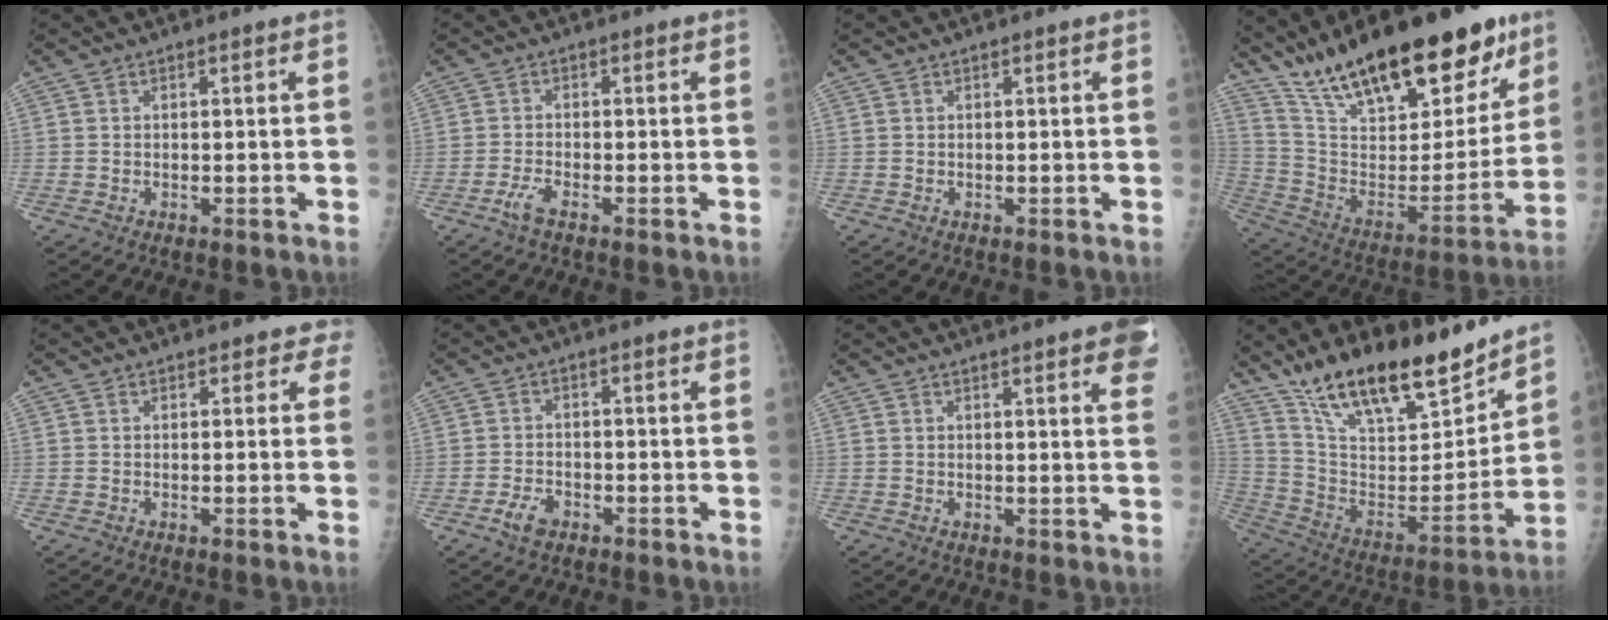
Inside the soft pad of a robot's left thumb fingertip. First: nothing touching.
{"total": 2.3, "force": [-1.6, 0.5, 1.6], "torque": [-0.043, 0.003, -0.036]}
{"total": 0.0}
{"total": 30.6, "force": [21.2, 11.2, 19.0], "torque": [-0.271, -0.060, 0.352]}
{"total": 2.6, "force": [2.2, 1.4, 0.1], "torque": [0.032, -0.007, 0.008]}
{"total": 3.2, "force": [-1.9, 1.9, 1.8], "torque": [-0.033, 0.009, -0.034]}
{"total": 8.9, "force": [5.1, 1.6, 7.2], "torque": [-0.066, -0.007, 0.050]}
{"total": 23.1, "force": [18.0, 7.3, 12.5], "torque": [-0.182, -0.085, 0.315]}